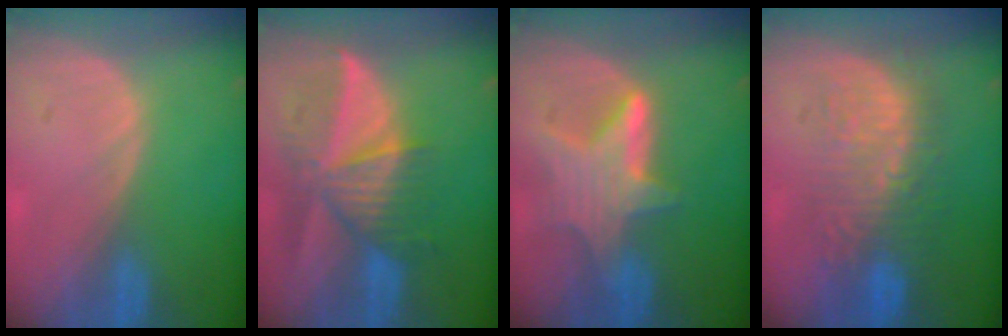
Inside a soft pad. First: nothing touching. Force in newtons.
{"total": 9.6, "press": 8.6, "slide": 4.3}
{"total": 6.9, "press": 6.7, "slide": 1.7}
{"total": 9.3, "press": 9.0, "slide": 2.3}